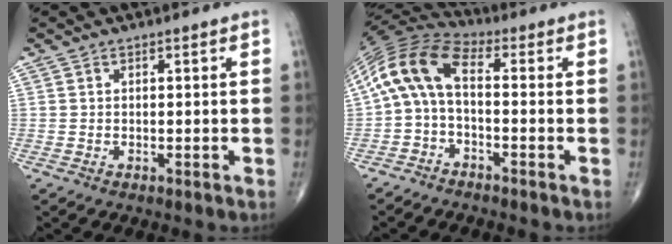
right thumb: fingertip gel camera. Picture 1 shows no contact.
{"total": 10.6, "force": [-1.0, 5.1, 9.3], "torque": [-0.184, 0.041, -0.035]}